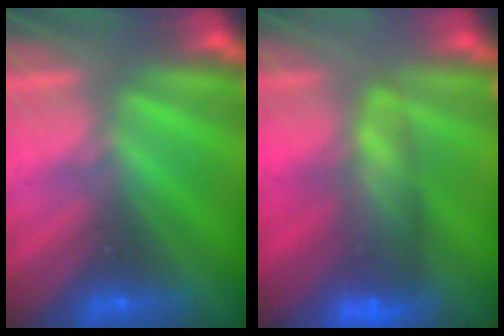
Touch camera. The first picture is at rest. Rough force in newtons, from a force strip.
{"total": 7.6}